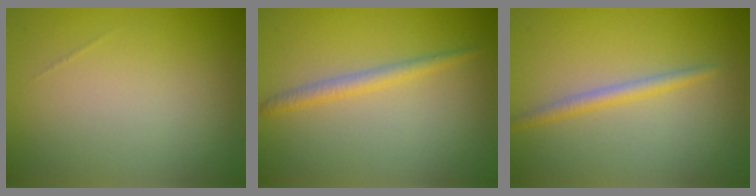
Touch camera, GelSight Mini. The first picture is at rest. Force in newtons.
{"total": 1.8, "press": 1.8, "slide": 0.1}
{"total": 1.7, "press": 1.7, "slide": 0.1}